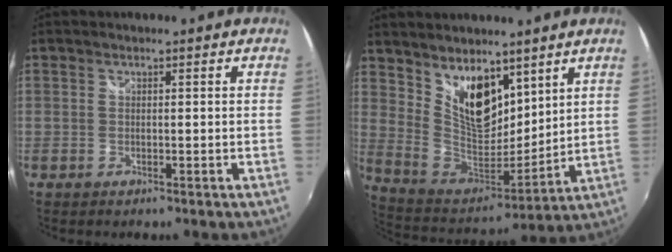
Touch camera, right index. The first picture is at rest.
{"total": 15.2, "force": [9.1, 8.0, 9.2], "torque": [-0.168, -0.003, 0.182]}